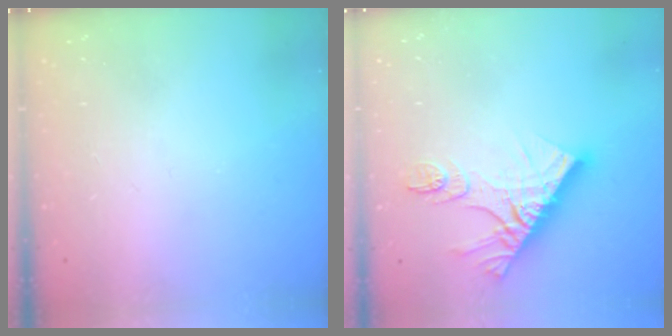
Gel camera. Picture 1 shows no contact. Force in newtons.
{"total": 13.6, "press": 13.6, "slide": 1.1}